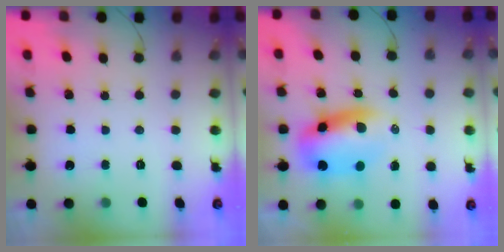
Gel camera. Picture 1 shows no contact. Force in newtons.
{"total": 9.9, "press": 9.6, "slide": 2.4}